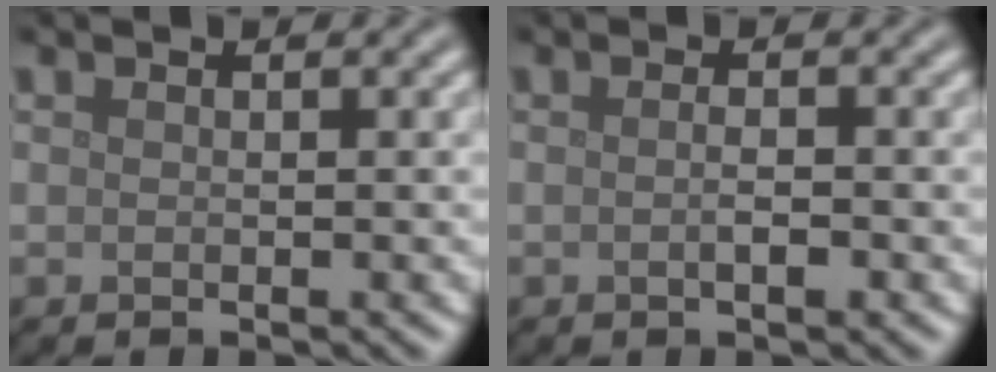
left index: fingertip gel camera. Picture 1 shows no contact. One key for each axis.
{"total": 1.4, "fx": -0.3, "fy": 0.3, "fz": 1.4, "tx": -0.023, "ty": -0.001, "tz": -0.004}